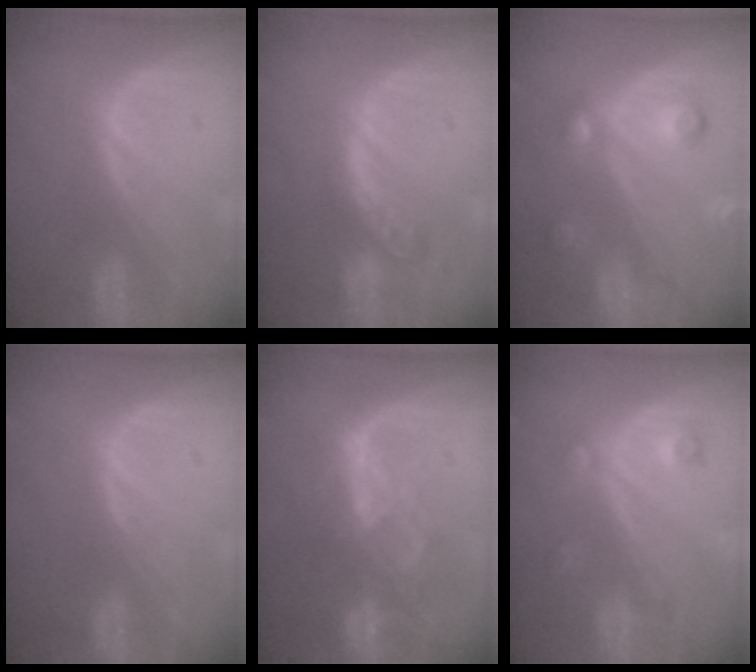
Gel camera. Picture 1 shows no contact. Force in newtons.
{"total": 5.7, "press": 5.0, "slide": 2.7}
{"total": 5.6, "press": 5.6, "slide": 0.3}
{"total": 0.0}
{"total": 8.6, "press": 7.5, "slide": 4.3}
{"total": 3.5, "press": 3.3, "slide": 1.1}